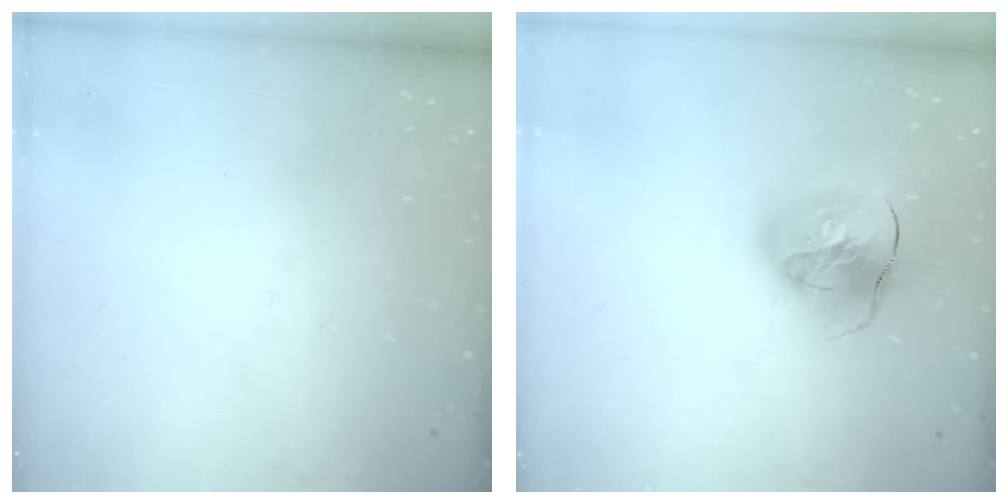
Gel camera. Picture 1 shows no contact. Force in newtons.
{"total": 14.1, "press": 14.0, "slide": 2.0}